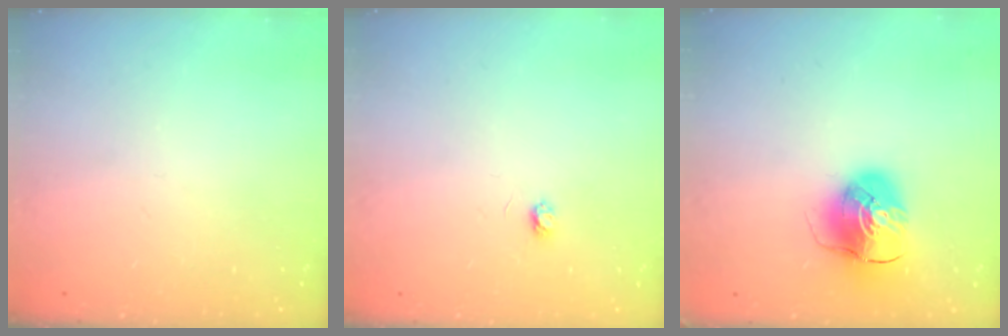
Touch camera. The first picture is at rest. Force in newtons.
{"total": 2.9, "press": 2.9, "slide": 0.3}
{"total": 8.9, "press": 8.9, "slide": 1.2}